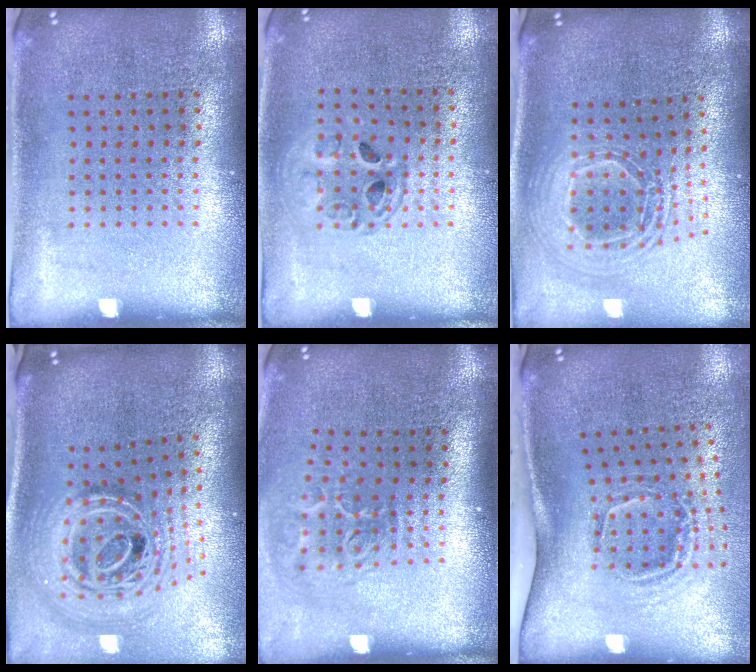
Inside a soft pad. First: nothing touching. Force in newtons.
{"total": 1.3, "press": 1.3, "slide": 0.4}
{"total": 2.2, "press": 1.7, "slide": 1.3}
{"total": 3.1, "press": 2.1, "slide": 2.3}
{"total": 2.0, "press": 1.3, "slide": 1.5}
{"total": 2.1, "press": 1.3, "slide": 1.7}